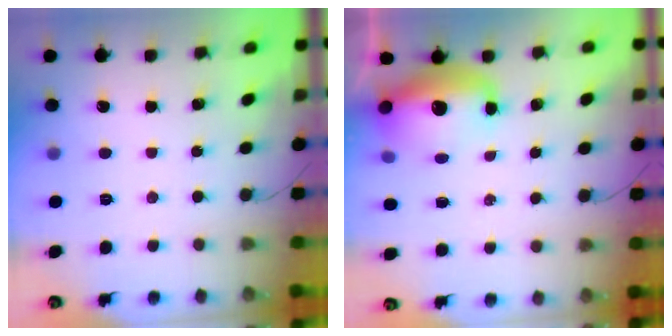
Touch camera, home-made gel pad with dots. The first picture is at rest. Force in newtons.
{"total": 13.3, "press": 12.9, "slide": 3.1}